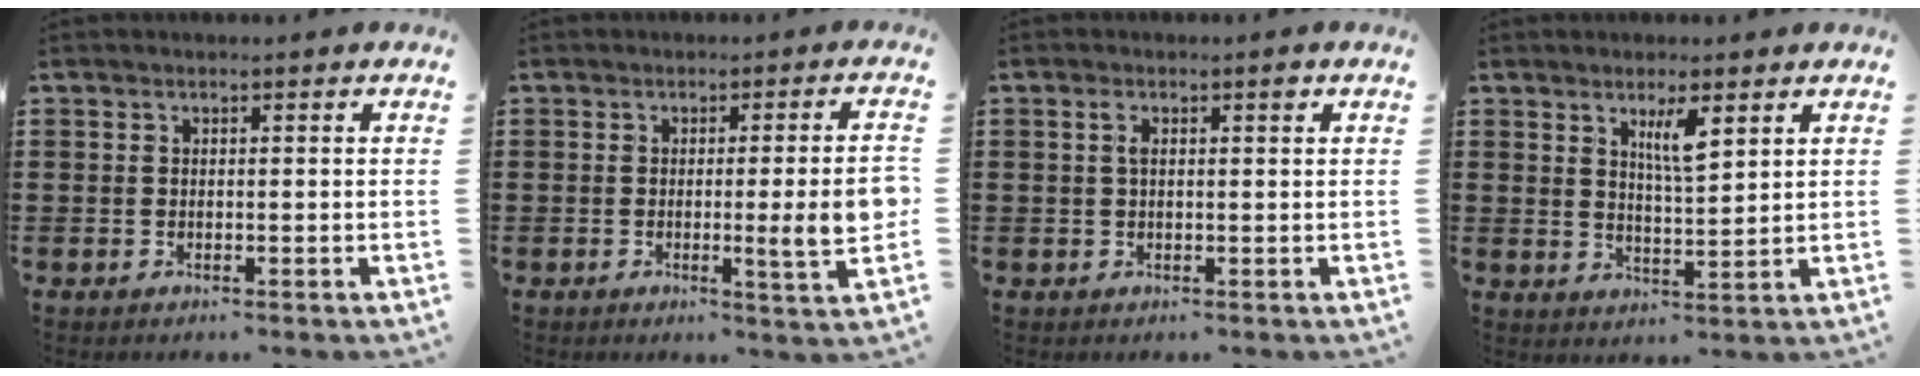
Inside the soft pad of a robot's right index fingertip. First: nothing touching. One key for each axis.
{"total": 7.1, "fx": -0.6, "fy": 0.2, "fz": 7.0, "tx": -0.101, "ty": -0.019, "tz": -0.011}
{"total": 2.2, "fx": 0.7, "fy": 0.5, "fz": 2.0, "tx": -0.032, "ty": 0.001, "tz": 0.008}
{"total": 4.3, "fx": 2.4, "fy": 0.9, "fz": 3.5, "tx": -0.068, "ty": 0.000, "tz": 0.038}